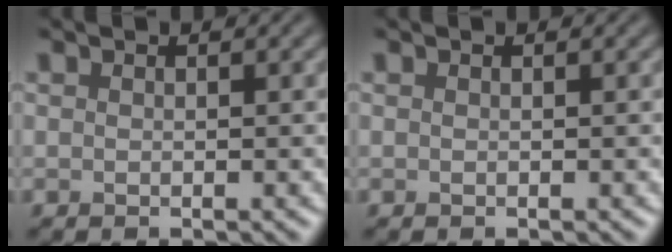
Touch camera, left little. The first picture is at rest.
{"total": 0.0}